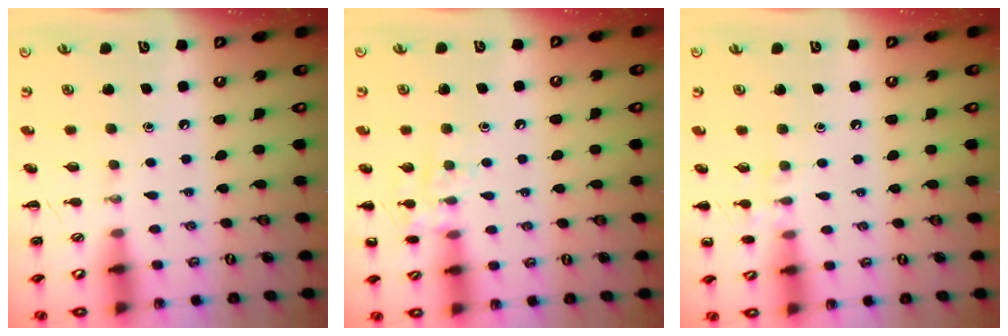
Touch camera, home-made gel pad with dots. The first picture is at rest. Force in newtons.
{"total": 8.5, "press": 8.4, "slide": 1.2}
{"total": 6.1, "press": 5.8, "slide": 2.0}